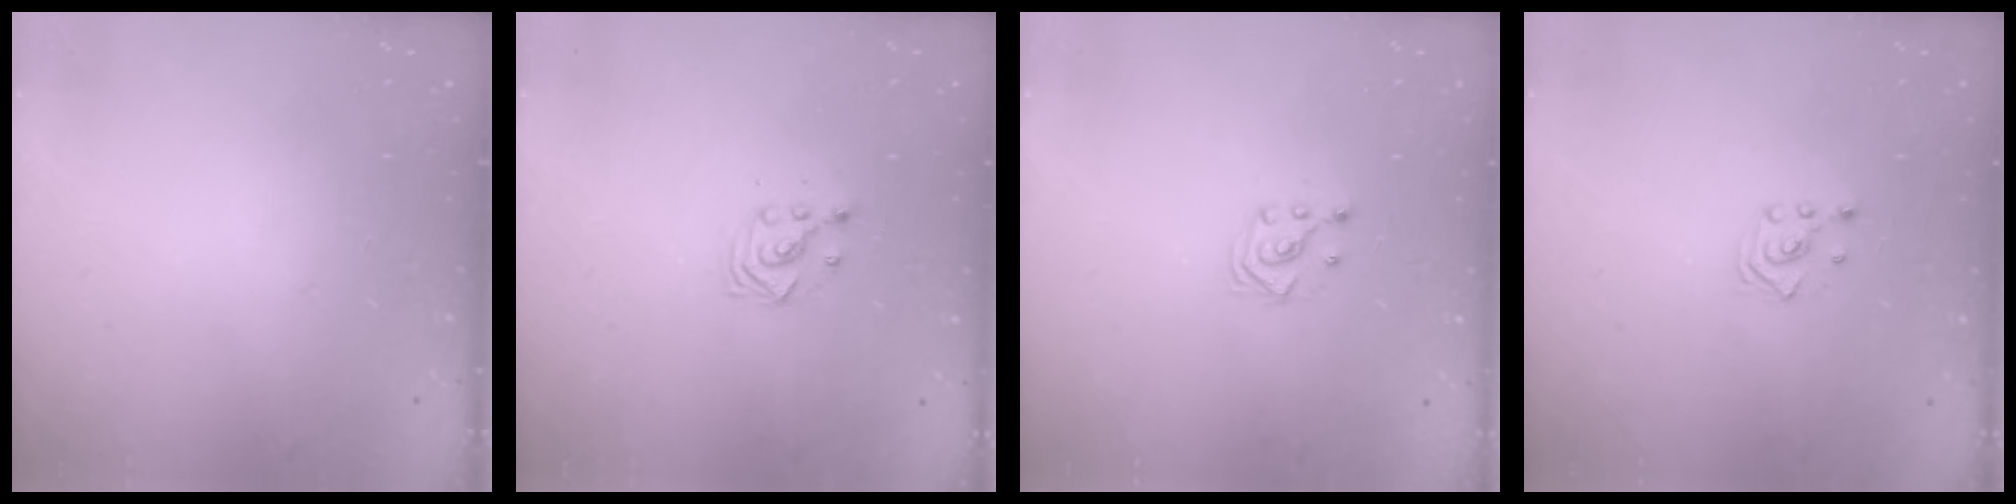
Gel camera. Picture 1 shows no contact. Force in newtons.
{"total": 2.9, "press": 2.9, "slide": 0.3}
{"total": 3.0, "press": 2.8, "slide": 1.0}
{"total": 2.6, "press": 2.4, "slide": 0.9}